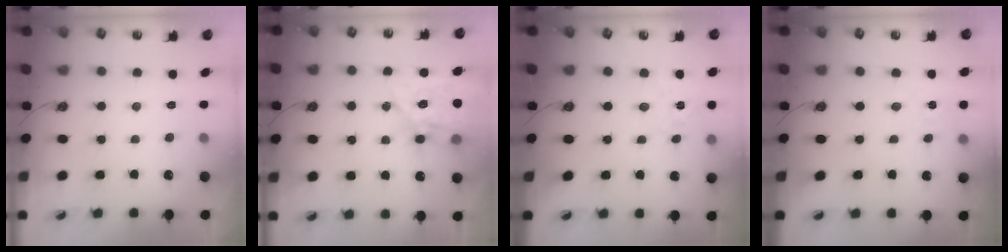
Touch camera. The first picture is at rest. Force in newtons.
{"total": 20.4, "press": 20.3, "slide": 1.8}
{"total": 4.9, "press": 4.9, "slide": 0.5}
{"total": 1.8, "press": 1.8, "slide": 0.3}